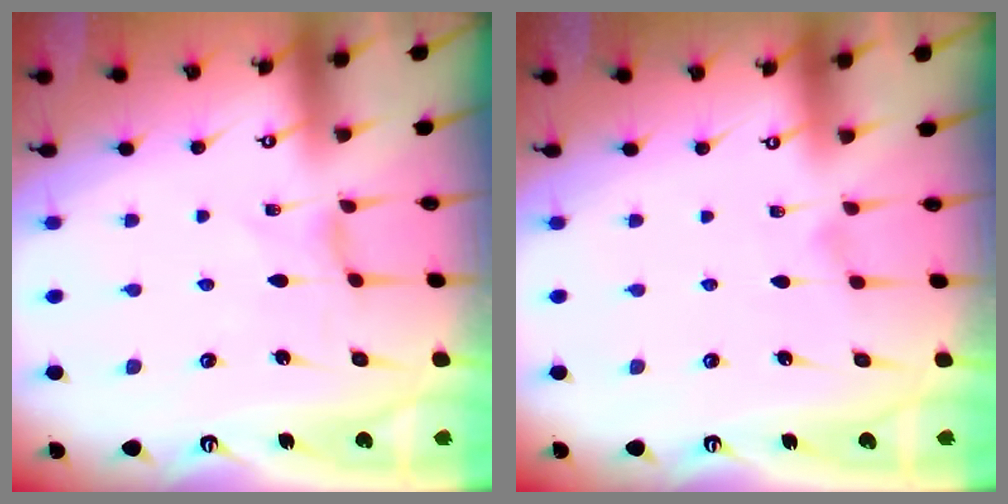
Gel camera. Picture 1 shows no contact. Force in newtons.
{"total": 0.0}